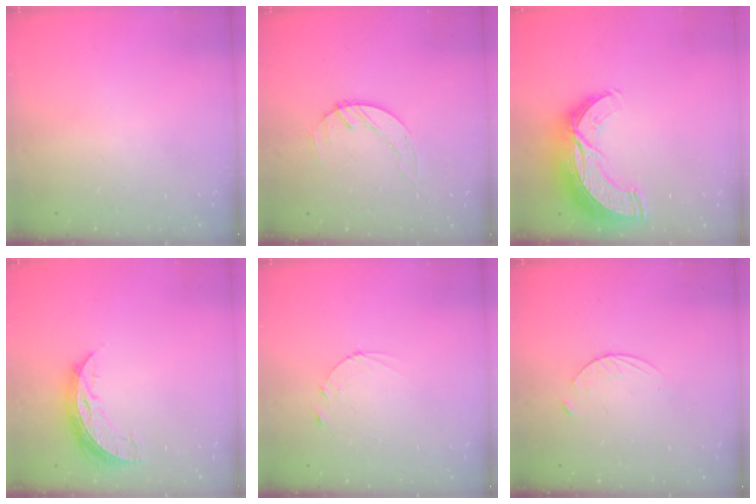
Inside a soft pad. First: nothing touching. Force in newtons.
{"total": 1.4, "press": 1.4, "slide": 0.2}
{"total": 15.0, "press": 14.9, "slide": 1.0}
{"total": 7.7, "press": 7.6, "slide": 0.6}
{"total": 2.4, "press": 2.3, "slide": 0.2}
{"total": 3.1, "press": 3.1, "slide": 0.3}